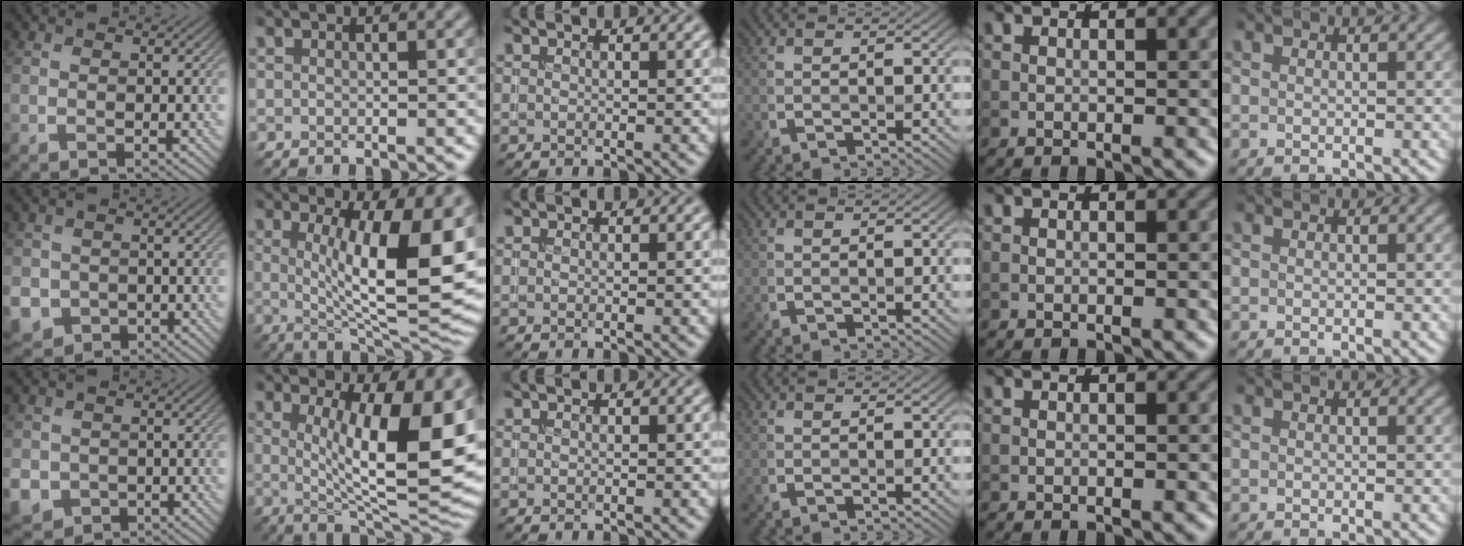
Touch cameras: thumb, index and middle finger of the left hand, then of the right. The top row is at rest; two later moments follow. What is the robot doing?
{"motion": "insert", "object": "coin"}